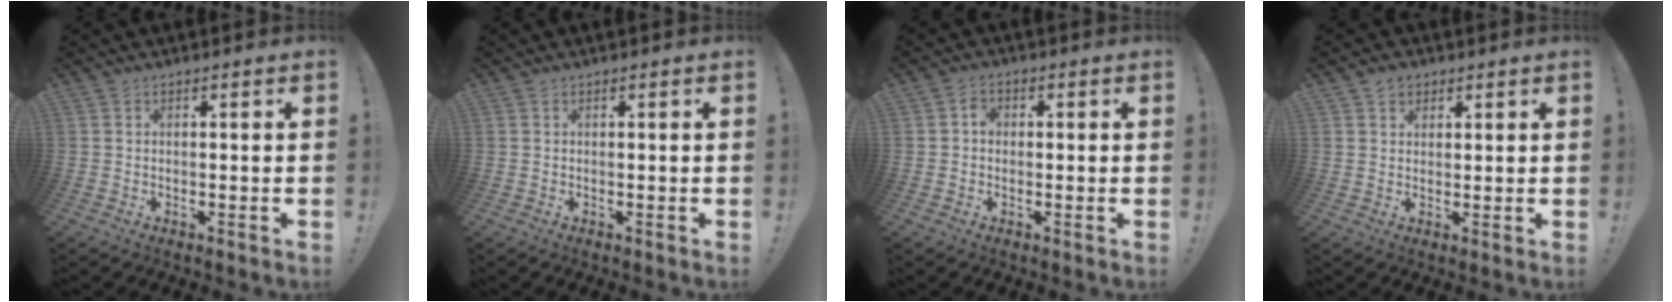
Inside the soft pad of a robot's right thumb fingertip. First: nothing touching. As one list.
[{"total": 0.0}, {"total": 2.5, "force": [-0.6, 1.9, 1.4], "torque": [-0.018, 0.007, -0.013]}, {"total": 3.7, "force": [2.1, 2.9, 0.8], "torque": [-0.002, -0.009, 0.036]}]